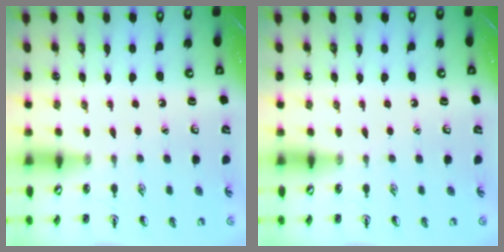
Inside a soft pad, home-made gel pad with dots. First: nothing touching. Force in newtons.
{"total": 0.0}